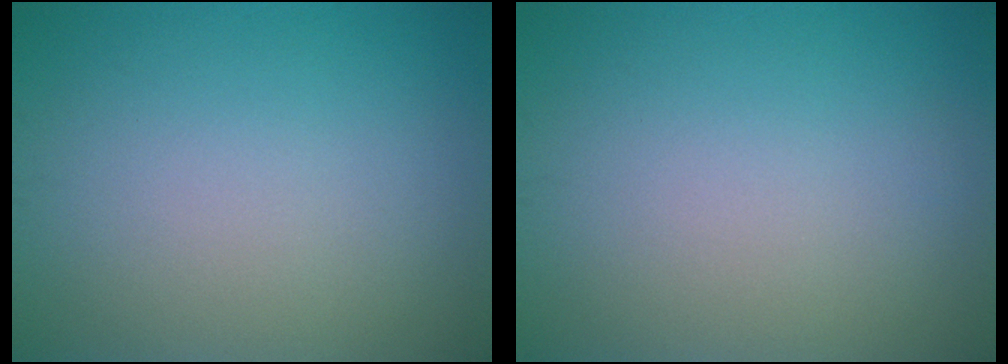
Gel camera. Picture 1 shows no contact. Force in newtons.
{"total": 0.0}